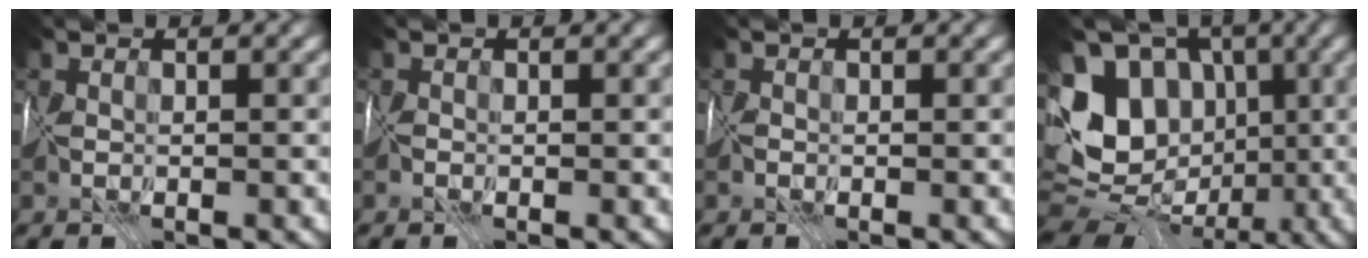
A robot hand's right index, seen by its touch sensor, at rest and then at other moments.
{"total": 1.0, "force": [-0.2, -0.6, -0.7], "torque": [0.007, 0.002, -0.008]}
{"total": 1.0, "force": [-0.1, -0.6, -0.8], "torque": [0.009, 0.002, -0.005]}
{"total": 11.3, "force": [0.6, 9.8, 5.7], "torque": [-0.122, 0.008, 0.014]}